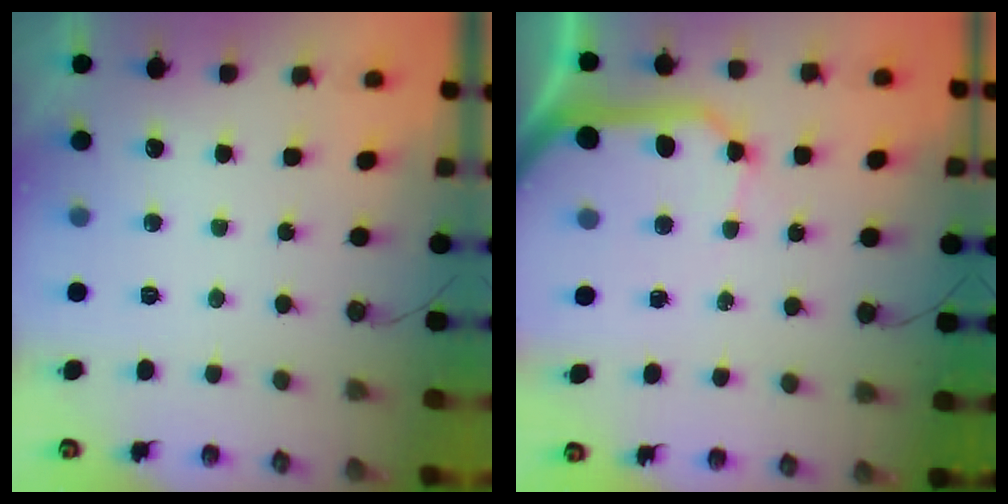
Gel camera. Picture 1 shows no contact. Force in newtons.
{"total": 14.2, "press": 14.0, "slide": 2.1}